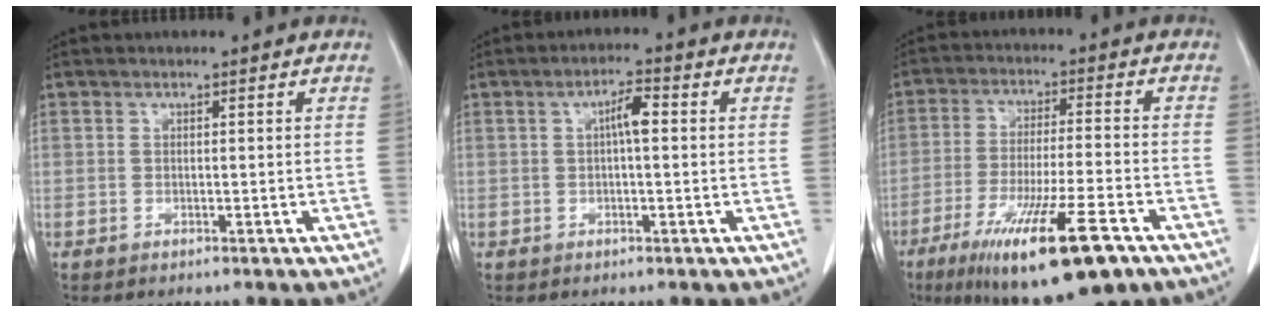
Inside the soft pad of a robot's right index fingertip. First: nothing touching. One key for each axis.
{"total": 3.5, "fx": 0.4, "fy": 0.7, "fz": 3.4, "tx": -0.059, "ty": 0.009, "tz": 0.005}
{"total": 17.3, "fx": -10.0, "fy": 2.4, "fz": 13.9, "tx": -0.225, "ty": -0.037, "tz": -0.161}